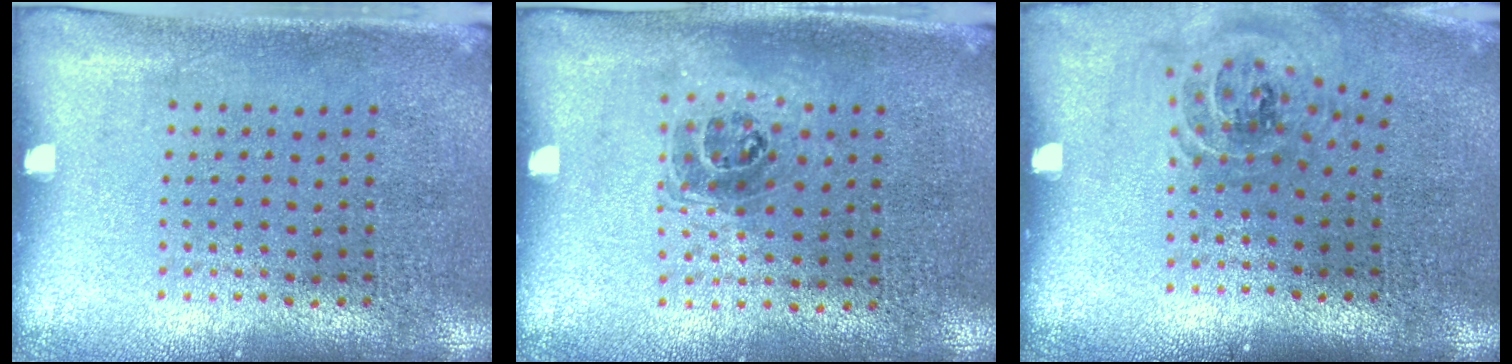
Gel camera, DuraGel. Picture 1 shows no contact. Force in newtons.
{"total": 1.0, "press": 0.9, "slide": 0.5}
{"total": 1.1, "press": 1.0, "slide": 0.2}